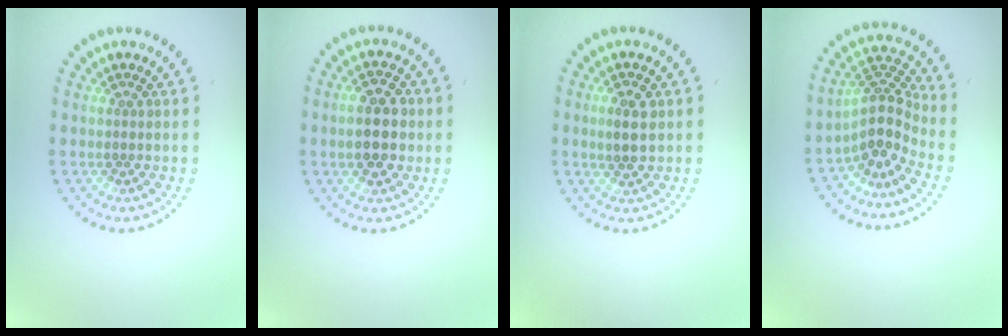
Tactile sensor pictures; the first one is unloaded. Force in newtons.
{"total": 4.5, "press": 4.5, "slide": 0.1}
{"total": 2.5, "press": 2.5, "slide": 0.4}
{"total": 3.8, "press": 2.7, "slide": 2.8}